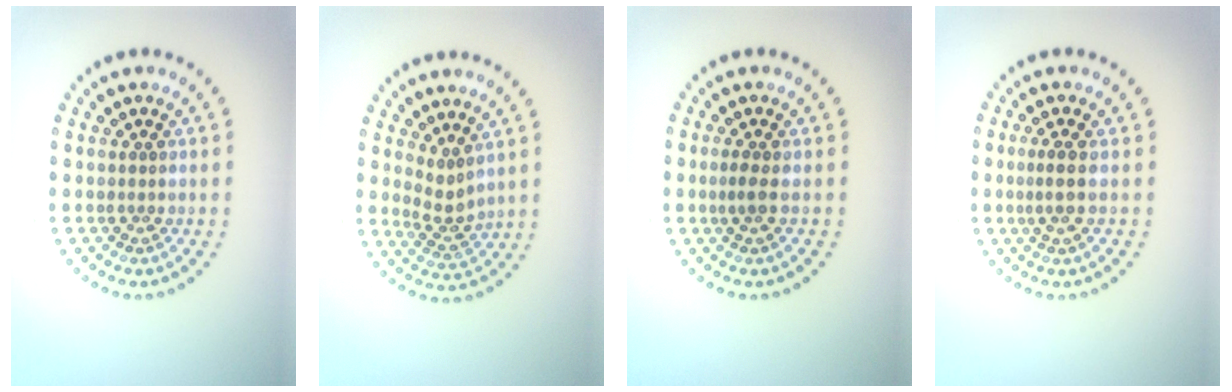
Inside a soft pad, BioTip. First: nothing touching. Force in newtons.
{"total": 2.2, "press": 1.5, "slide": 1.6}
{"total": 1.2, "press": 1.0, "slide": 0.7}
{"total": 1.8, "press": 1.2, "slide": 1.2}